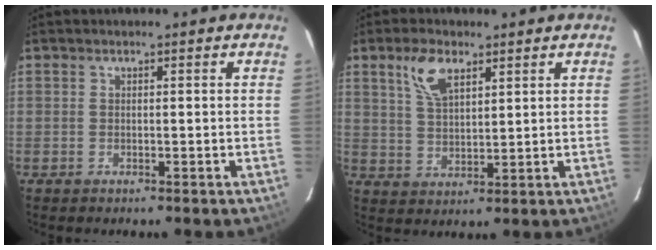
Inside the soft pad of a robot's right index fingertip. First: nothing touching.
{"total": 6.9, "force": [3.9, 3.2, 4.7], "torque": [-0.093, 0.011, 0.079]}